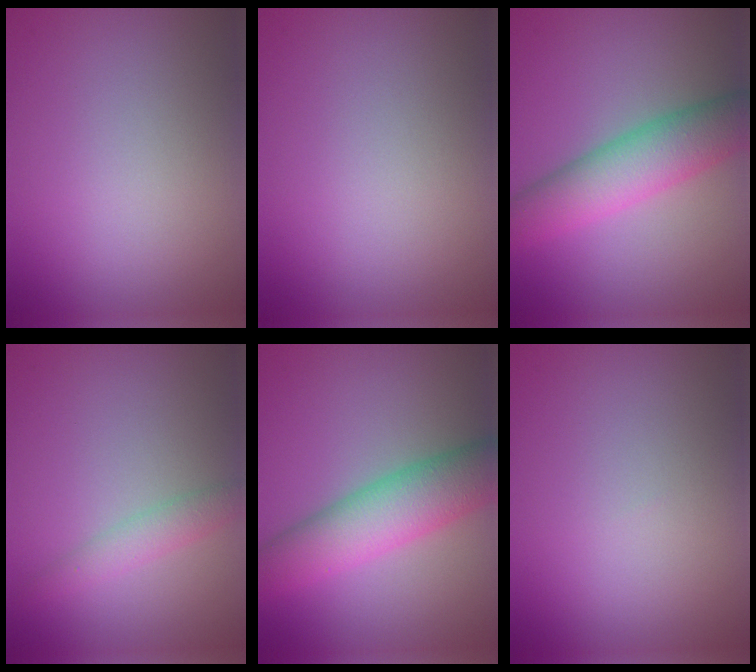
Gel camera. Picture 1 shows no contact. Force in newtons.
{"total": 0.0}
{"total": 6.5, "press": 6.5, "slide": 0.2}
{"total": 1.9, "press": 1.9, "slide": 0.1}
{"total": 6.9, "press": 6.9, "slide": 0.1}
{"total": 0.0}